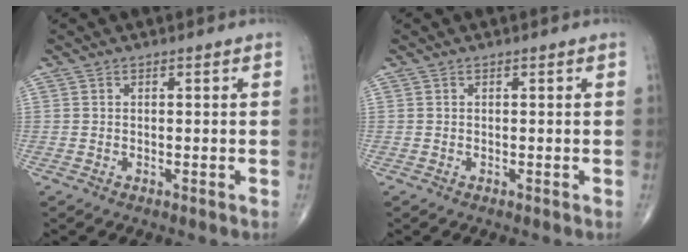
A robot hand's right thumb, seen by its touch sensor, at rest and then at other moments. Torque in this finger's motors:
{"motor_torque": [0.00, 0.00, 0.08, 0.08, 0.00]}